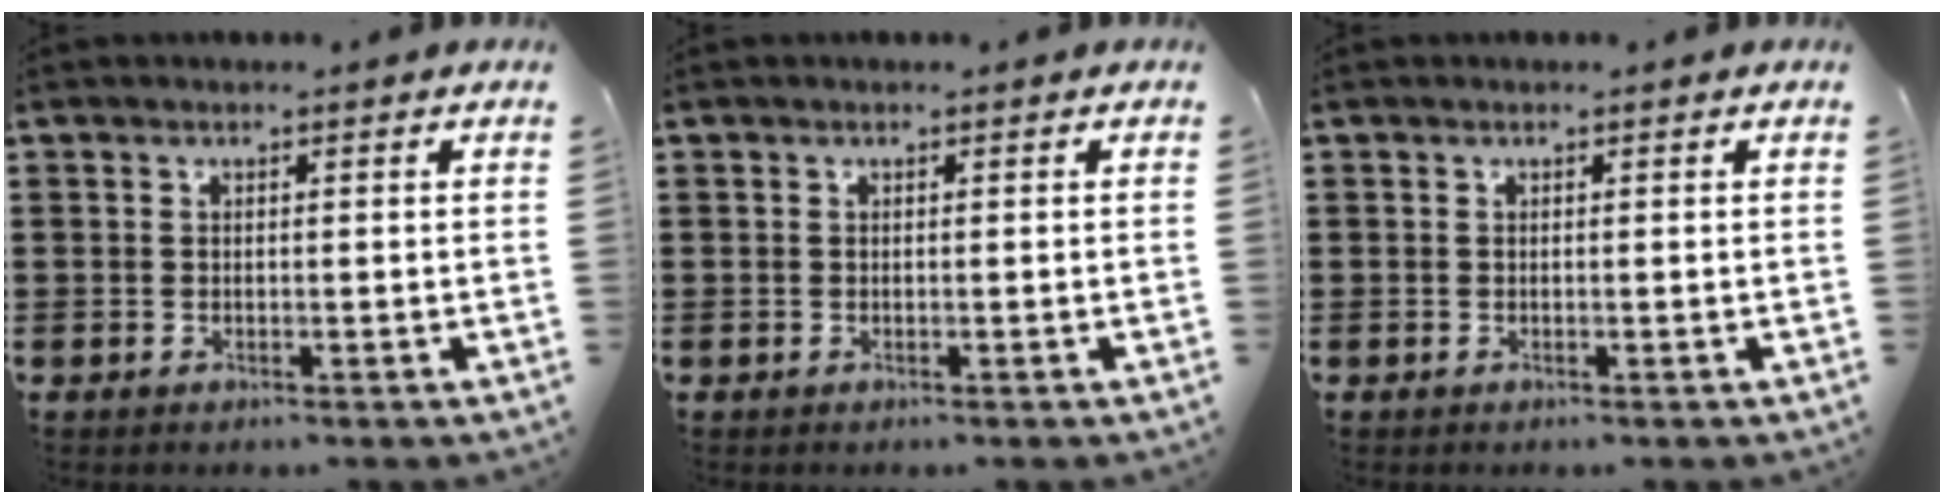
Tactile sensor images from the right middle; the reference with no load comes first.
{"total": 0.0}
{"total": 0.0}